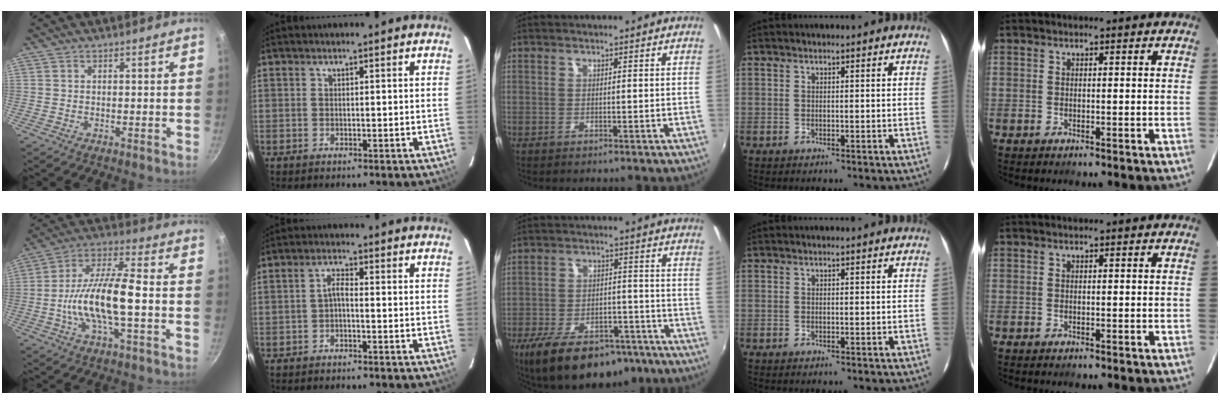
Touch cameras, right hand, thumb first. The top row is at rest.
{"thumb": {"total": 15.0, "force": [-2.5, 4.7, 14.0], "torque": [-0.260, 0.033, -0.056]}, "index": {"total": 1.9, "force": [-0.9, 0.5, 1.6], "torque": [-0.034, 0.007, -0.019]}, "middle": {"total": 18.7, "force": [-13.0, 8.7, 10.3], "torque": [-0.203, -0.015, -0.186]}}